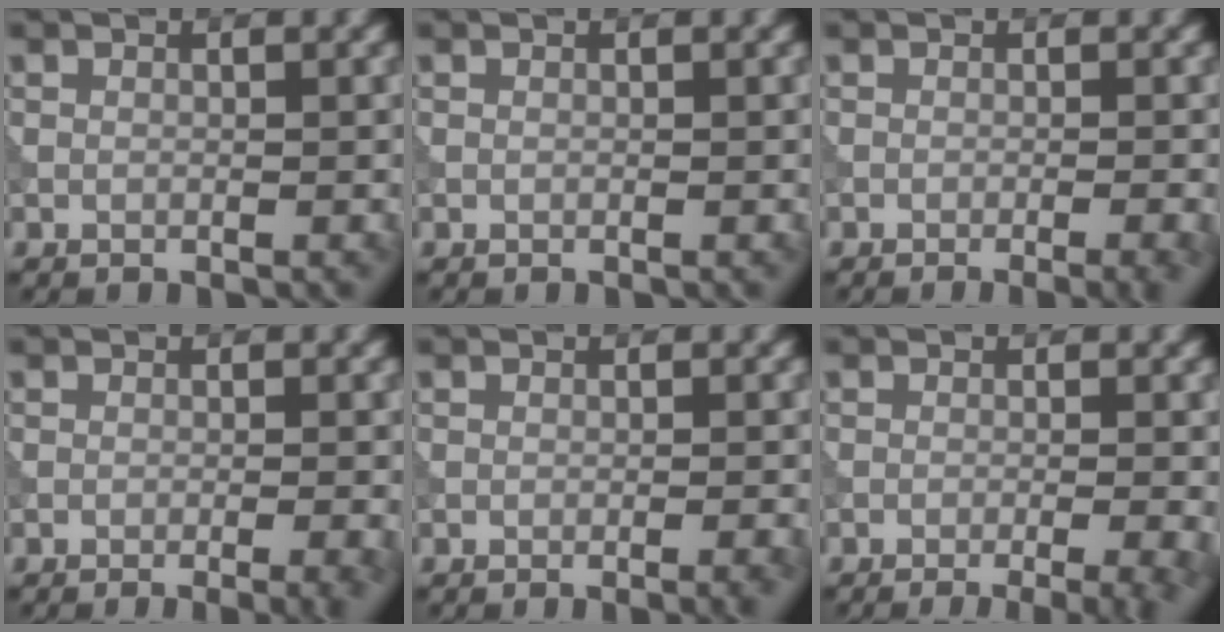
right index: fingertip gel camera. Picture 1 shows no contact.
{"total": 0.0}
{"total": 3.7, "force": [-1.9, 1.3, 2.9], "torque": [-0.018, 0.011, -0.020]}
{"total": 4.2, "force": [-2.0, 1.5, 3.3], "torque": [-0.021, 0.010, -0.020]}
{"total": 2.3, "force": [-1.0, 0.7, 1.9], "torque": [-0.015, 0.006, -0.012]}
{"total": 7.2, "force": [-3.5, 3.0, 5.6], "torque": [-0.035, -0.001, -0.032]}